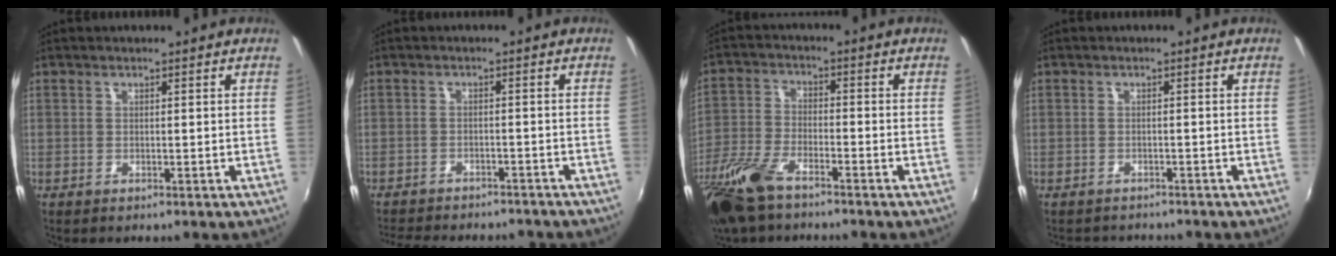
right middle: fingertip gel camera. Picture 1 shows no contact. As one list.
[{"total": 12.7, "force": [-11.1, 3.7, 4.8], "torque": [-0.109, -0.013, -0.153]}, {"total": 12.6, "force": [-8.8, 4.5, 7.8], "torque": [-0.183, -0.025, -0.181]}, {"total": 2.7, "force": [-2.3, 1.4, 0.1], "torque": [-0.007, 0.003, -0.037]}]